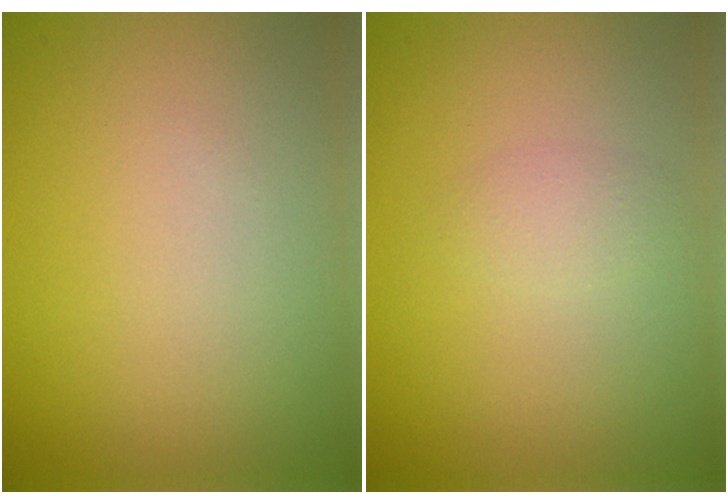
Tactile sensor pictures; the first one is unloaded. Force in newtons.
{"total": 1.2, "press": 1.2, "slide": 0.0}